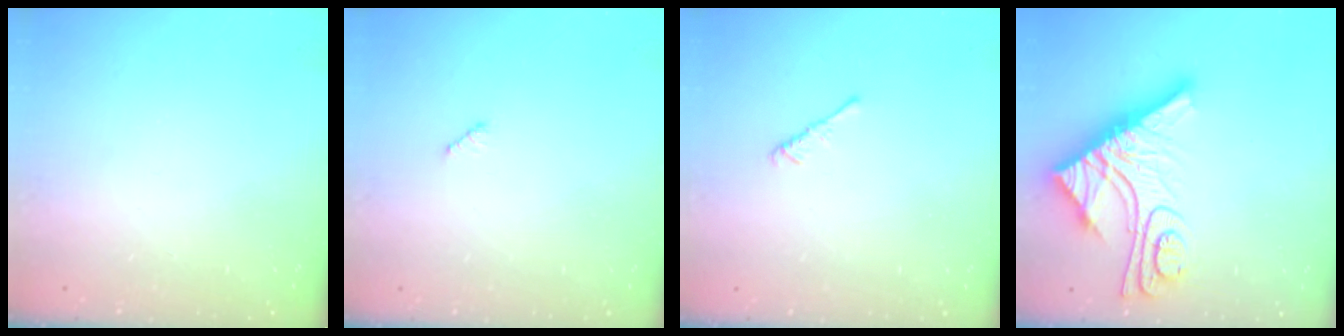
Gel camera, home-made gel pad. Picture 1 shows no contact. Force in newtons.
{"total": 2.9, "press": 2.9, "slide": 0.4}
{"total": 2.6, "press": 2.6, "slide": 0.6}
{"total": 14.7, "press": 14.6, "slide": 1.2}